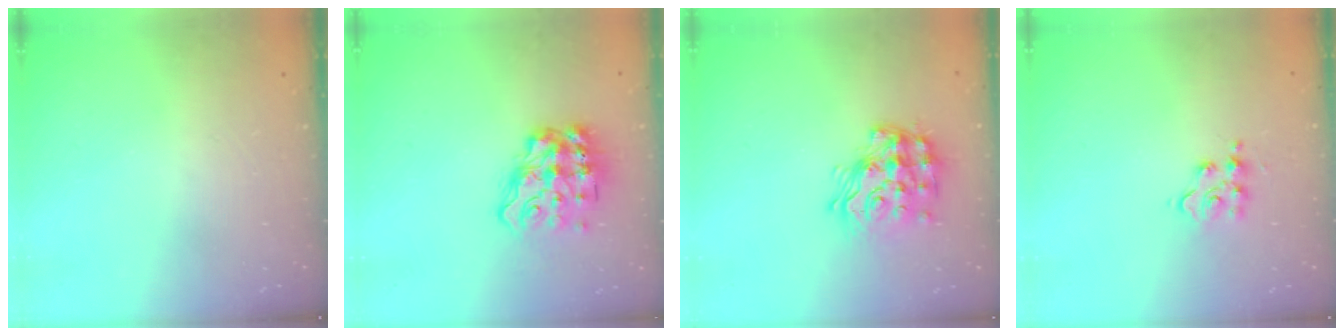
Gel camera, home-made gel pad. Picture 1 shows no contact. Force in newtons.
{"total": 13.4, "press": 13.4, "slide": 1.3}
{"total": 15.7, "press": 15.6, "slide": 1.2}
{"total": 5.1, "press": 5.1, "slide": 0.4}